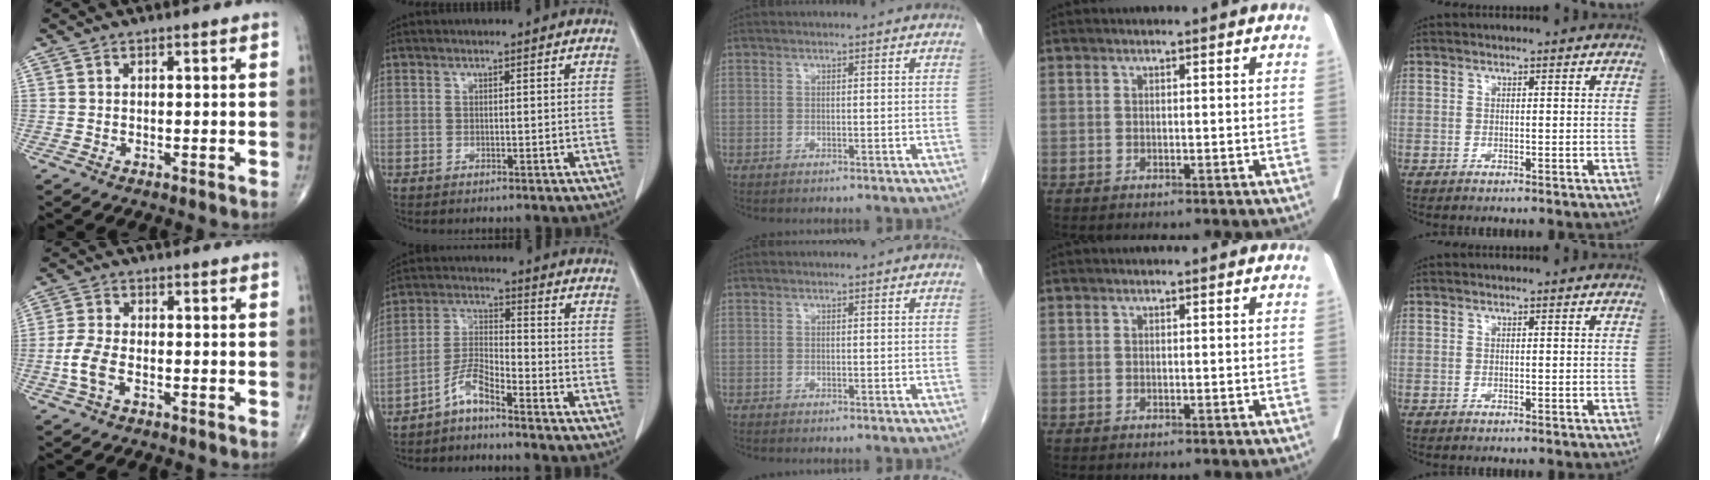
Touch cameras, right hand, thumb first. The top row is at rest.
{"thumb": {"total": 5.2, "force": [-1.8, 2.7, 4.1], "torque": [-0.098, 0.013, -0.037]}, "index": {"total": 4.8, "force": [-3.9, 0.2, 2.8], "torque": [-0.060, -0.006, -0.085]}}